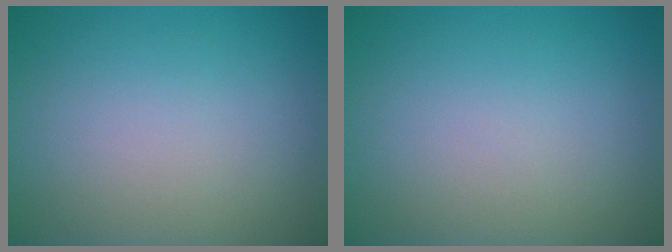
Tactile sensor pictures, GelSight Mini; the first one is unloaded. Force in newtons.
{"total": 0.0}